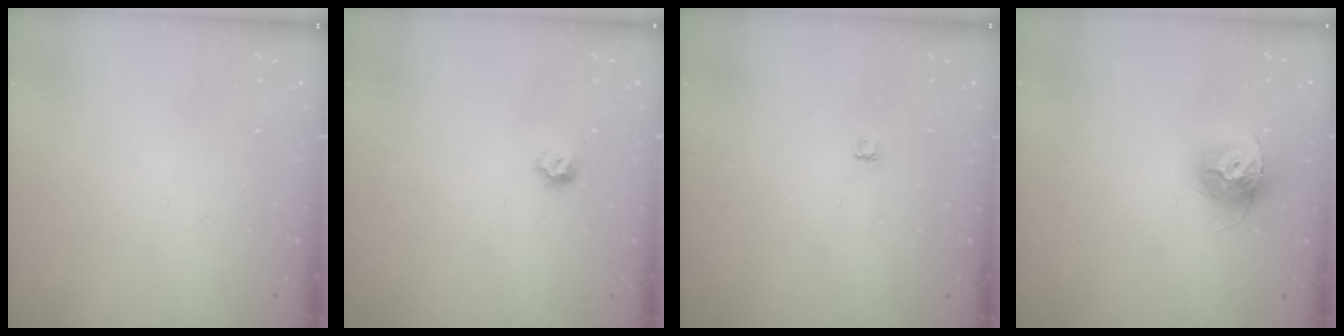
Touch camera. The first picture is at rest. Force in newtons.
{"total": 4.0, "press": 3.9, "slide": 0.8}
{"total": 3.8, "press": 3.8, "slide": 0.5}
{"total": 12.2, "press": 12.1, "slide": 1.0}